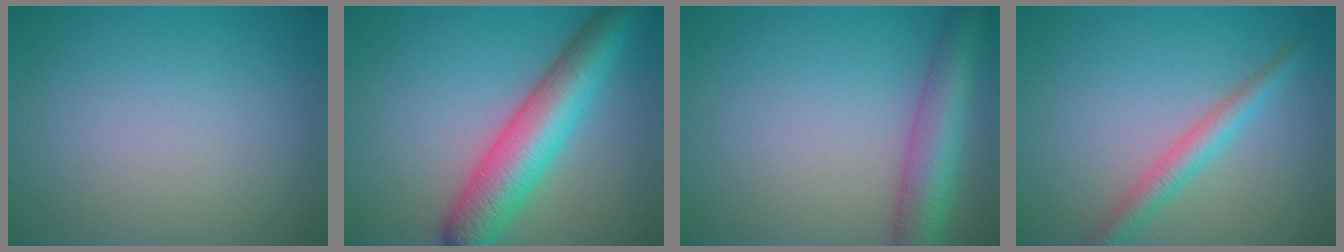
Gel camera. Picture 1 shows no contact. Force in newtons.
{"total": 7.9, "press": 7.9, "slide": 0.3}
{"total": 6.0, "press": 6.0, "slide": 0.2}
{"total": 2.8, "press": 2.8, "slide": 0.0}